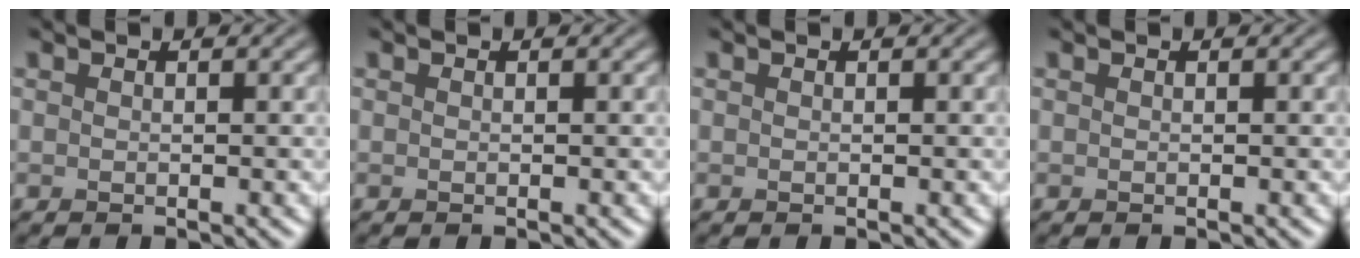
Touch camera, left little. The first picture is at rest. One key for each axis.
{"total": 0.0}
{"total": 0.0}
{"total": 0.0}